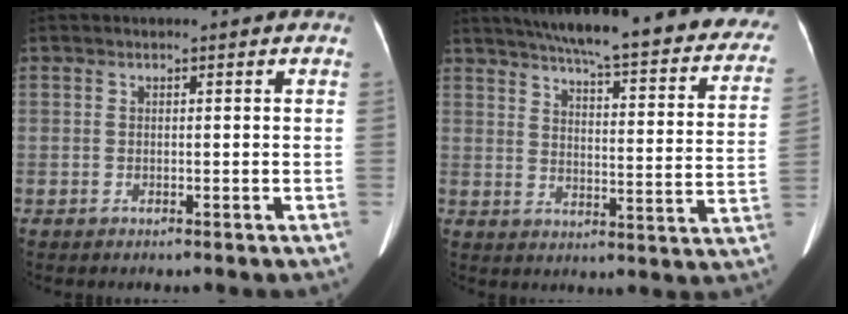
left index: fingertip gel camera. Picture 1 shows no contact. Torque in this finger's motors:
{"motor_torque": [0.84, -1.30, 0.05, 0.05]}